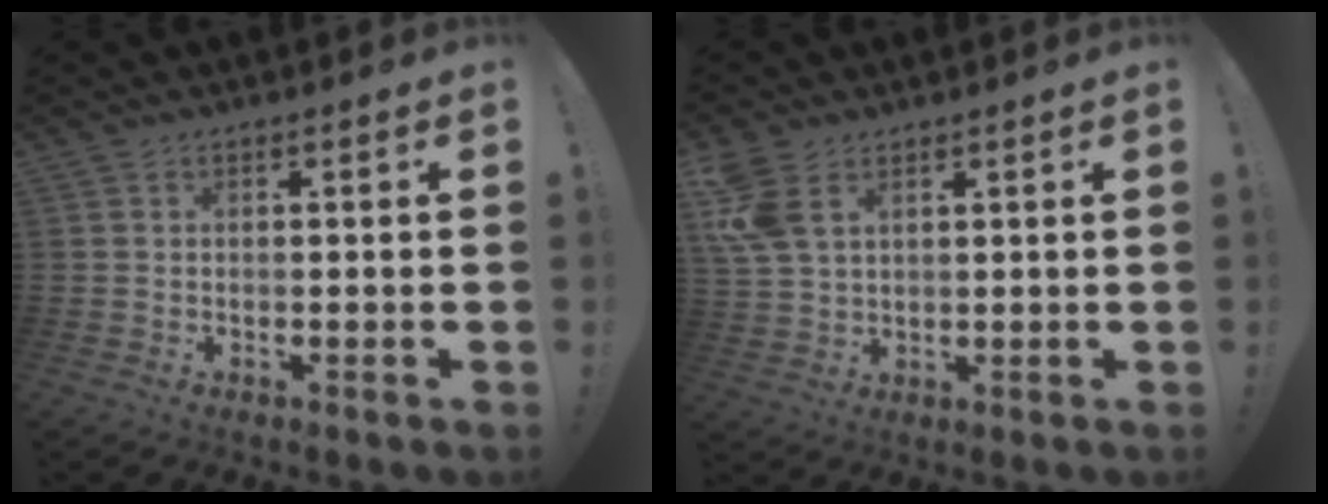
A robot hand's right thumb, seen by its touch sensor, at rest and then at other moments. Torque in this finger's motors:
{"motor_torque": [0.47, 0.53, 0.76, 0.11, 0.32]}